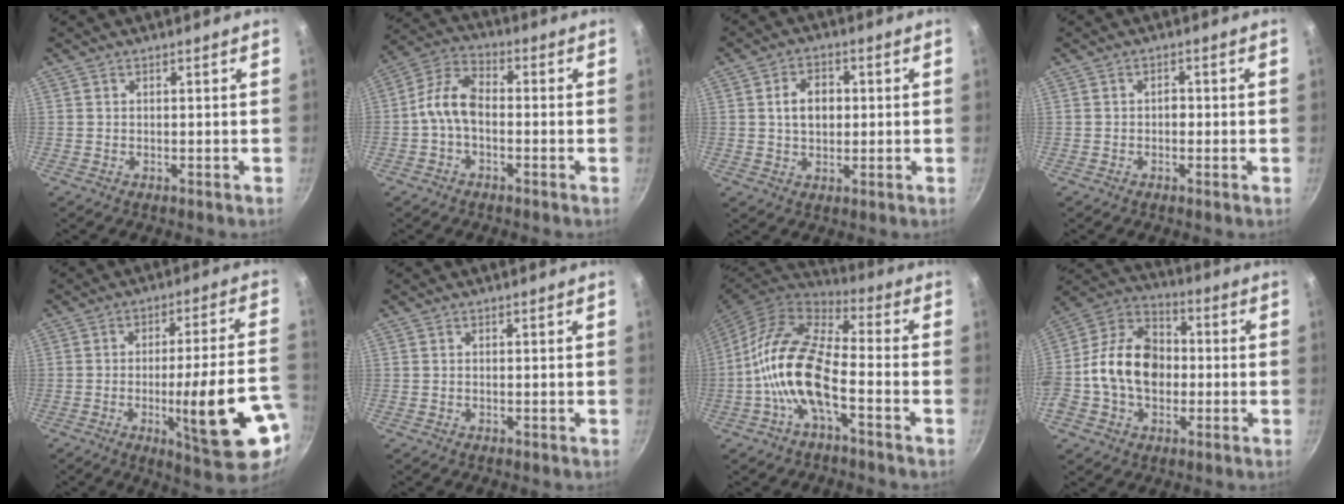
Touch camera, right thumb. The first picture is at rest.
{"total": 7.8, "force": [-1.6, 4.7, 6.0], "torque": [-0.115, 0.036, -0.044]}
{"total": 6.3, "force": [0.7, 4.5, 4.3], "torque": [-0.050, 0.008, 0.008]}
{"total": 1.5, "force": [-0.4, 1.0, 1.1], "torque": [-0.018, 0.006, -0.009]}
{"total": 18.2, "force": [-5.8, 3.3, 17.0], "torque": [-0.230, 0.021, -0.071]}
{"total": 0.0}
{"total": 15.0, "force": [-4.4, 6.3, 12.9], "torque": [-0.244, 0.039, -0.102]}
{"total": 17.1, "force": [-1.4, 12.6, 11.5], "torque": [-0.177, 0.040, -0.042]}